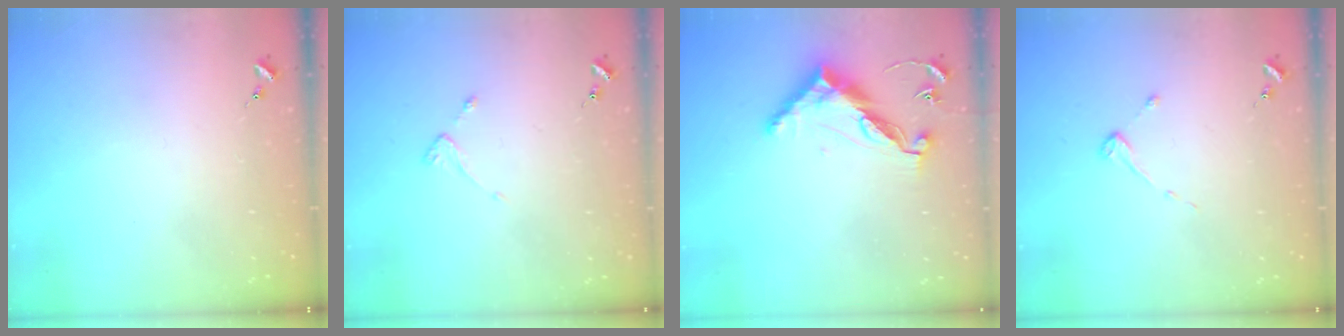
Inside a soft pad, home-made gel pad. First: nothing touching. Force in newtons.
{"total": 2.2, "press": 2.1, "slide": 0.4}
{"total": 12.1, "press": 12.0, "slide": 0.4}
{"total": 2.7, "press": 2.7, "slide": 0.3}